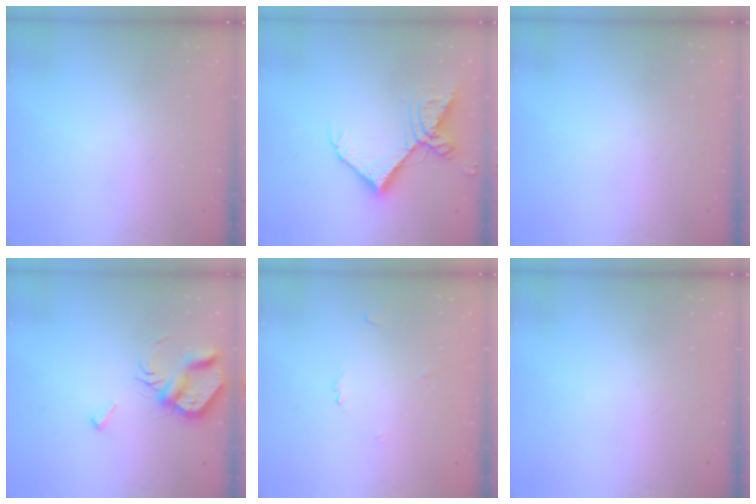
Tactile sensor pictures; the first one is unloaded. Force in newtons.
{"total": 15.0, "press": 15.0, "slide": 1.6}
{"total": 0.0}
{"total": 8.4, "press": 8.3, "slide": 1.0}
{"total": 1.2, "press": 1.2, "slide": 0.4}
{"total": 0.0}